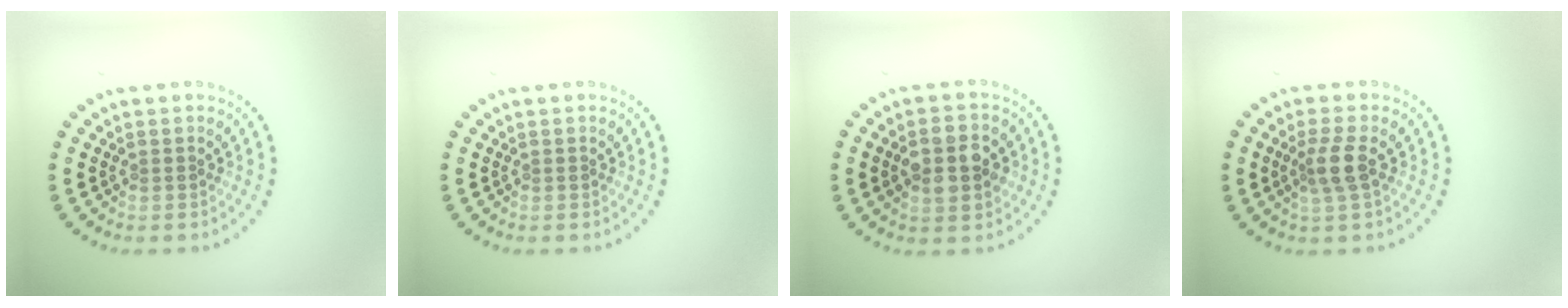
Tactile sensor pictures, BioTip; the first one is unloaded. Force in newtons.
{"total": 0.0}
{"total": 4.4, "press": 4.4, "slide": 0.1}
{"total": 2.4, "press": 2.0, "slide": 1.4}